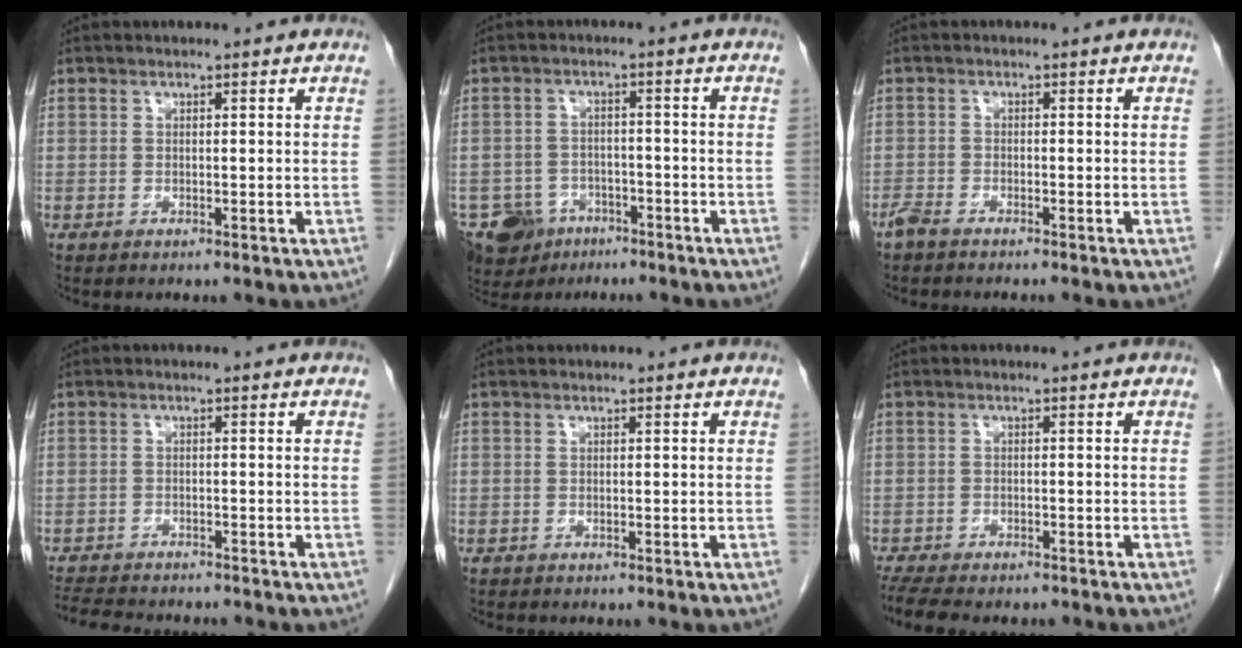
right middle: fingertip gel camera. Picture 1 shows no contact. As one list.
[{"total": 8.7, "force": [-6.1, 5.8, 2.4], "torque": [-0.052, -0.003, -0.096]}, {"total": 2.5, "force": [-2.2, 0.3, 1.1], "torque": [-0.022, -0.004, -0.040]}, {"total": 9.0, "force": [-8.2, 1.8, 3.3], "torque": [-0.057, -0.008, -0.121]}, {"total": 0.0}, {"total": 10.5, "force": [-8.7, 3.1, 4.9], "torque": [-0.089, -0.005, -0.125]}]